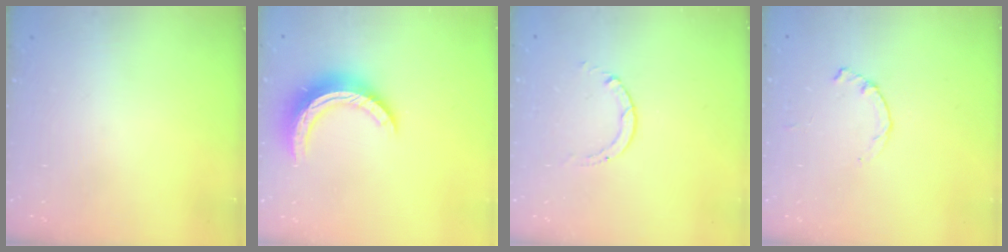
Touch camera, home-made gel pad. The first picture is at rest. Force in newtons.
{"total": 13.2, "press": 13.2, "slide": 0.3}
{"total": 0.9, "press": 0.9, "slide": 0.1}
{"total": 1.2, "press": 1.2, "slide": 0.3}